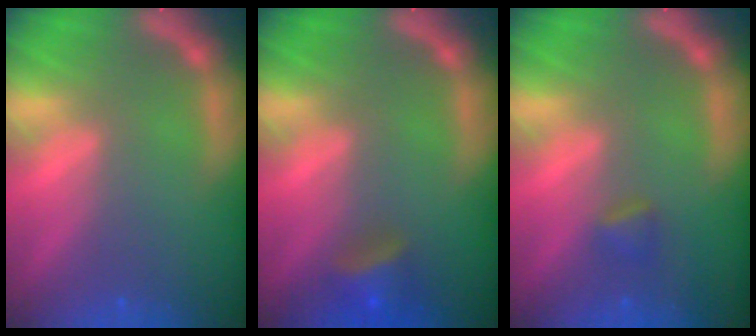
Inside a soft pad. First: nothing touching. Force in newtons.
{"total": 3.4}
{"total": 1.4}